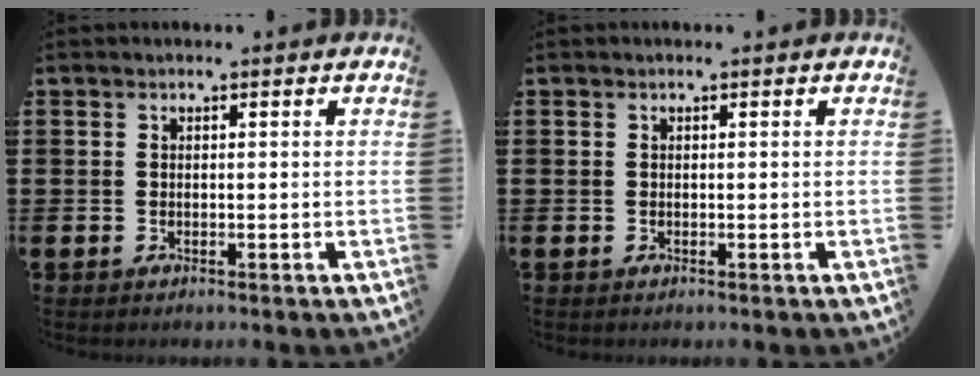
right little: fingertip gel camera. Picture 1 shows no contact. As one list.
[{"total": 0.0}]